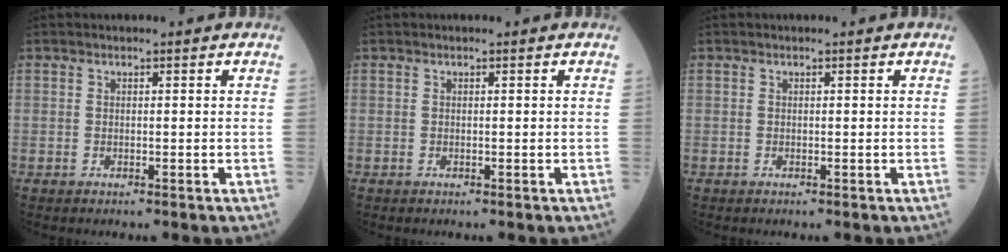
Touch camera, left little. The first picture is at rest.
{"total": 0.0}
{"total": 0.0}